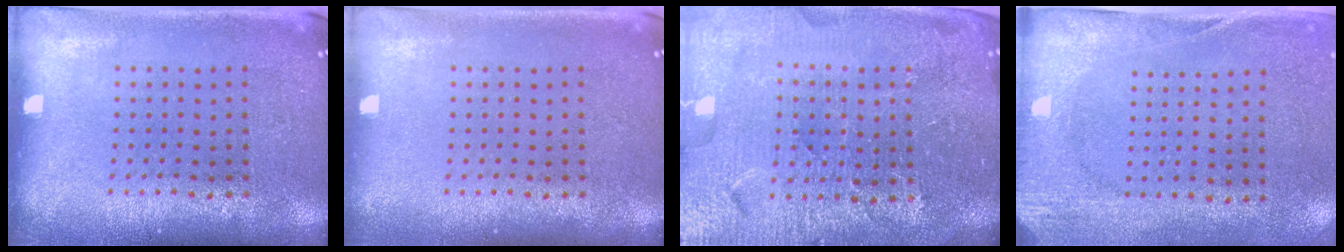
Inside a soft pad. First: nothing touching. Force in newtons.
{"total": 0.0}
{"total": 5.1, "press": 4.7, "slide": 1.9}
{"total": 2.7, "press": 2.1, "slide": 1.7}